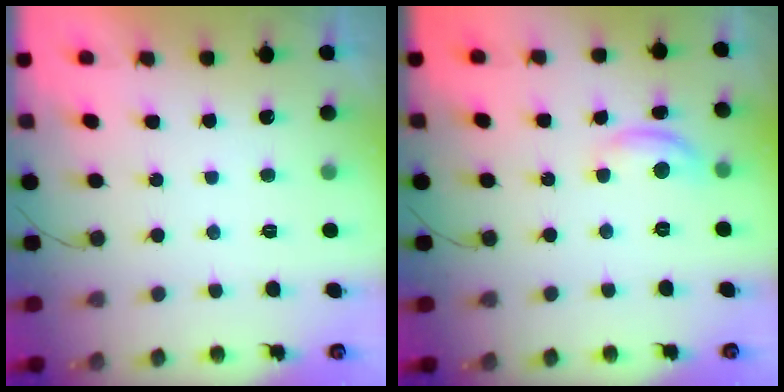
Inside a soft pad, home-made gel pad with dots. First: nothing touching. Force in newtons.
{"total": 8.8, "press": 8.8, "slide": 0.4}